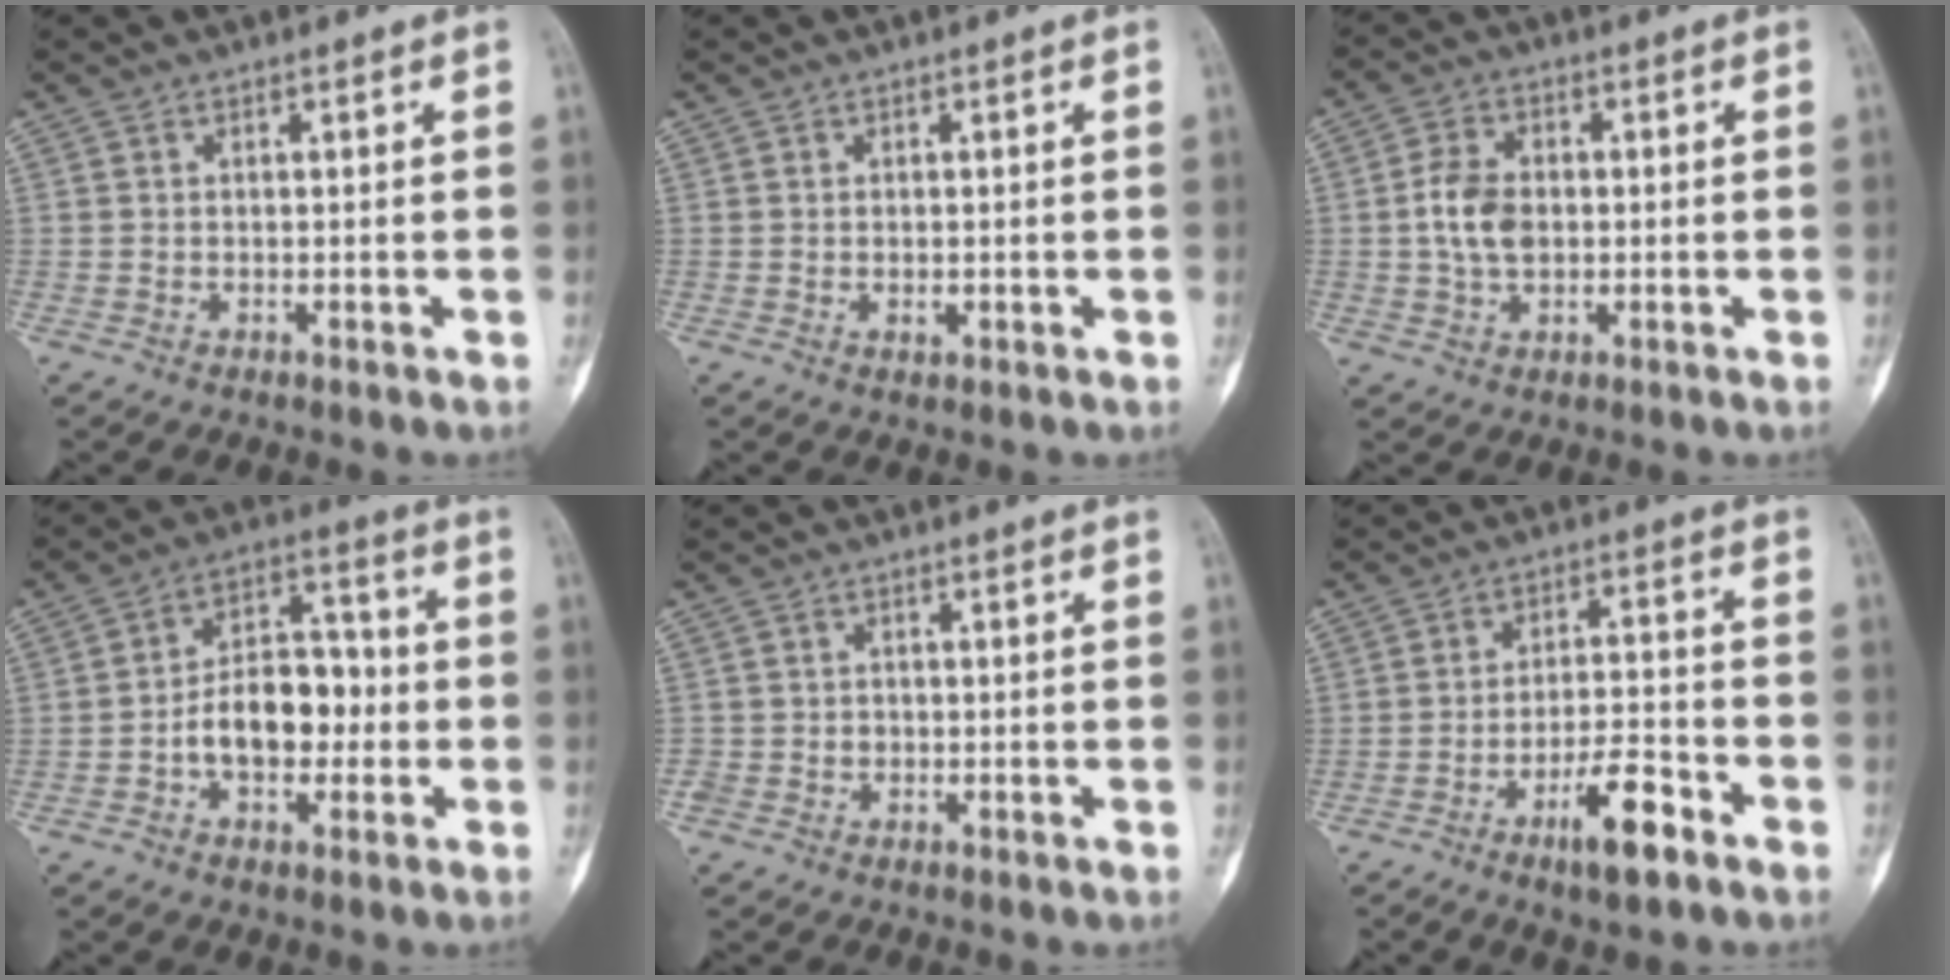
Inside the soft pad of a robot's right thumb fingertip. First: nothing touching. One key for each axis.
{"total": 1.5, "fx": -0.2, "fy": 1.0, "fz": 1.2, "tx": -0.019, "ty": -0.002, "tz": -0.002}
{"total": 7.1, "fx": -0.1, "fy": 4.8, "fz": 5.2, "tx": -0.091, "ty": 0.008, "tz": -0.004}
{"total": 11.8, "fx": -2.2, "fy": 7.5, "fz": 8.8, "tx": -0.110, "ty": 0.042, "tz": -0.042}
{"total": 1.7, "fx": -0.4, "fy": 1.6, "fz": 0.4, "tx": 0.006, "ty": 0.008, "tz": -0.007}
{"total": 9.1, "fx": -5.2, "fy": 2.8, "fz": 7.0, "tx": -0.116, "ty": 0.032, "tz": -0.085}